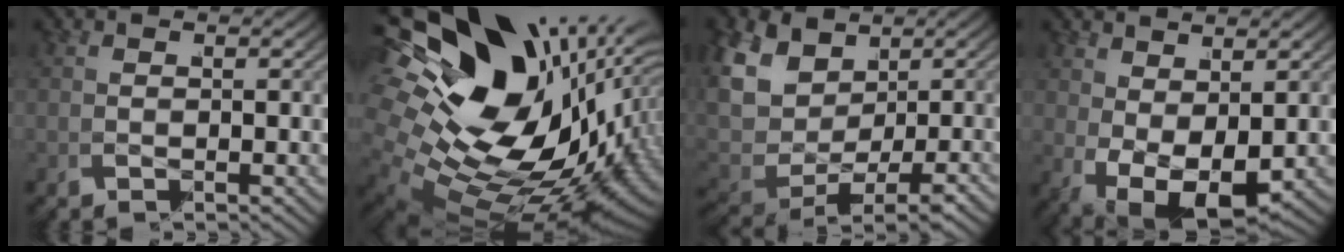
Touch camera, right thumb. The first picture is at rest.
{"total": 25.3, "force": [-0.8, 17.3, 18.5], "torque": [-0.316, -0.030, -0.006]}
{"total": 9.7, "force": [1.1, 7.5, 6.0], "torque": [-0.170, -0.023, 0.030]}
{"total": 7.2, "force": [-1.9, 4.8, 5.1], "torque": [-0.100, -0.035, -0.017]}